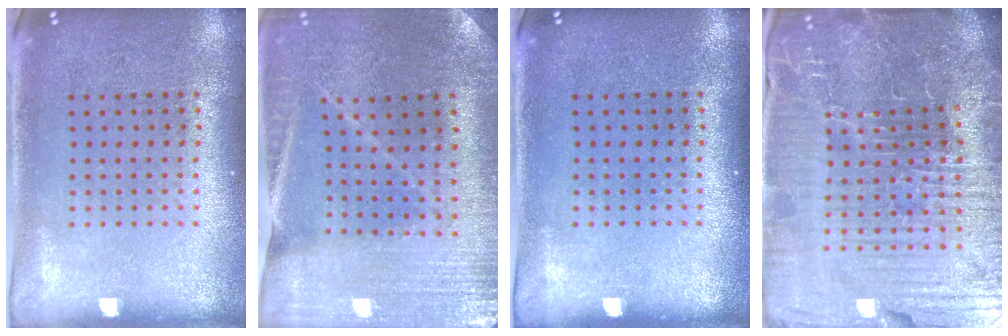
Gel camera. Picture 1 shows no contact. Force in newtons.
{"total": 1.2, "press": 1.2, "slide": 0.1}
{"total": 0.0}
{"total": 7.1, "press": 6.5, "slide": 3.0}